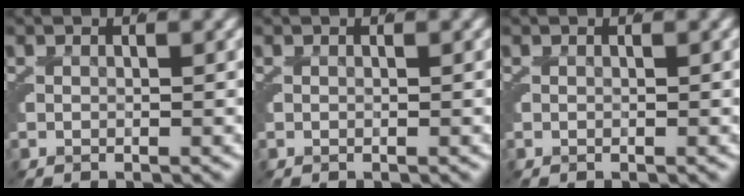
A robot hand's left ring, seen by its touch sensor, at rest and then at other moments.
{"total": 0.0}
{"total": 0.0}